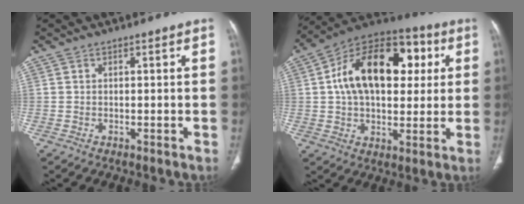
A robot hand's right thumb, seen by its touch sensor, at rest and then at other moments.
{"total": 22.4, "force": [4.6, 13.7, 17.1], "torque": [-0.248, 0.022, 0.065]}